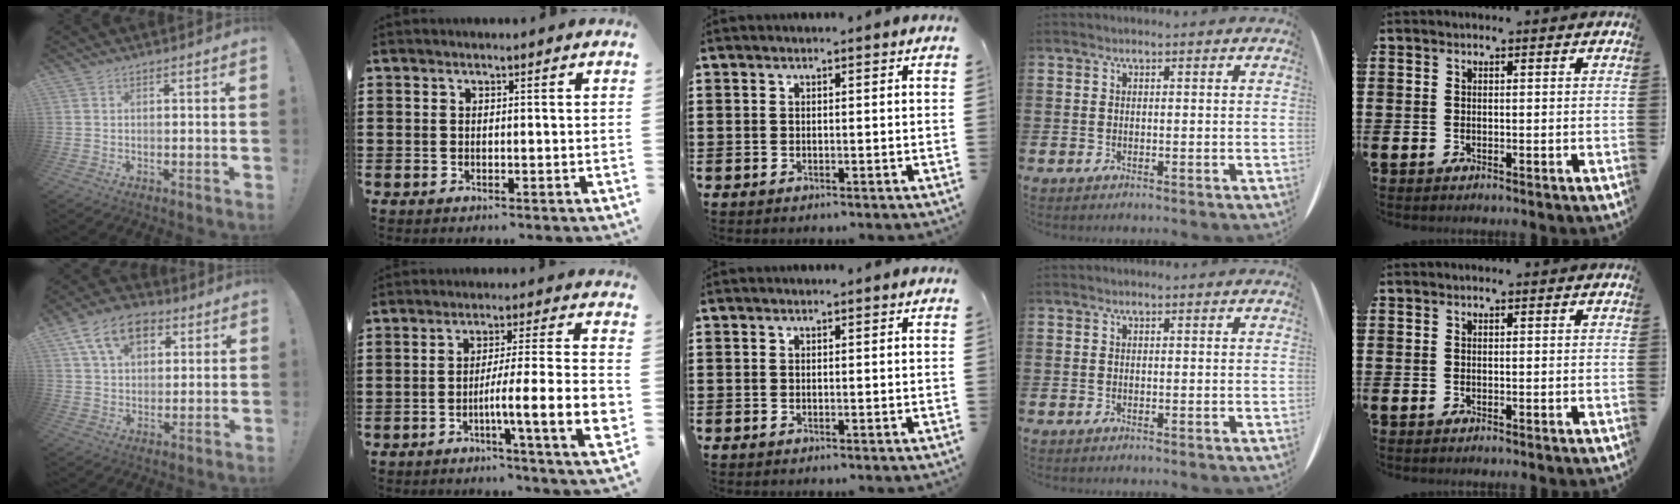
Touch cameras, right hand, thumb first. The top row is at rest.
{"thumb": {"total": 14.0, "force": [6.4, 9.3, 8.2], "torque": [-0.127, -0.012, 0.121]}, "index": {"total": 9.7, "force": [-3.3, 0.3, 9.1], "torque": [-0.148, -0.012, -0.063]}}